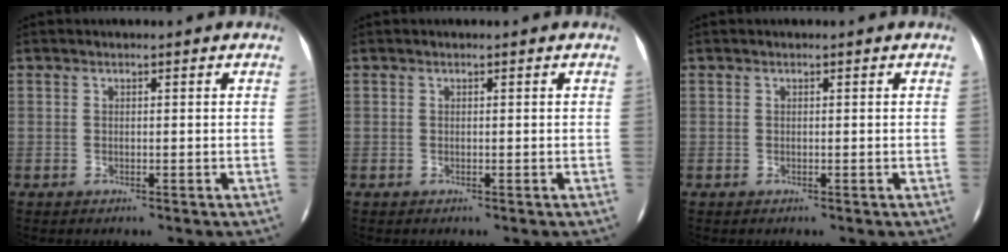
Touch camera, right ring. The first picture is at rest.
{"total": 0.0}
{"total": 0.0}